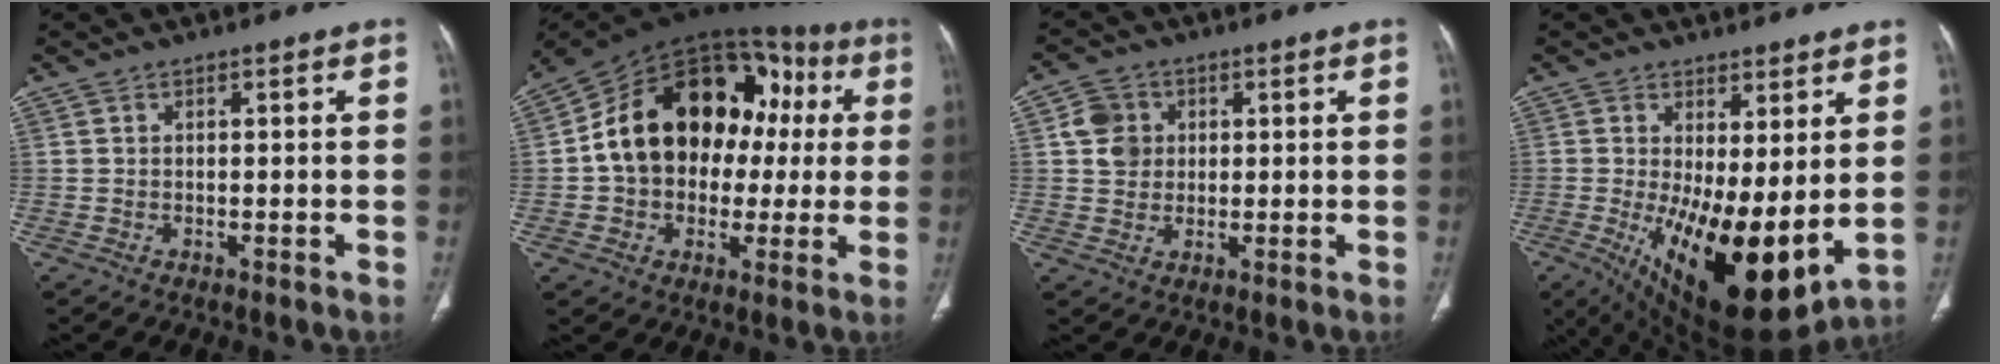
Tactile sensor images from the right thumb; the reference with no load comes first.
{"total": 24.4, "force": [2.1, 17.2, 17.2], "torque": [-0.241, 0.056, 0.032]}
{"total": 5.8, "force": [1.3, 5.1, 2.3], "torque": [-0.024, 0.001, 0.021]}
{"total": 17.6, "force": [-0.7, 6.9, 16.2], "torque": [-0.271, -0.040, 0.013]}